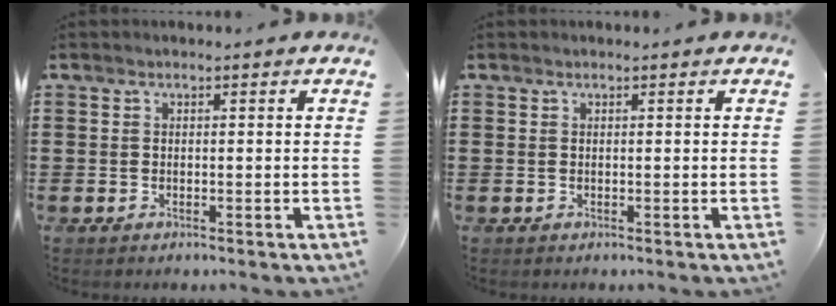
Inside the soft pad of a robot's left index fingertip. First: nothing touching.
{"total": 0.0}